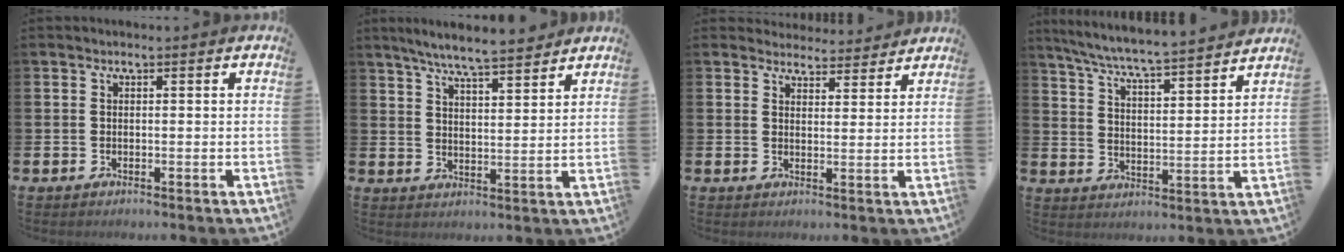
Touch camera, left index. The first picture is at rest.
{"total": 6.6, "force": [6.3, 0.2, 2.1], "torque": [-0.056, -0.030, 0.110]}
{"total": 4.0, "force": [3.8, 1.1, -0.2], "torque": [0.003, -0.025, 0.068]}
{"total": 6.7, "force": [6.4, -0.2, 1.9], "torque": [-0.063, -0.052, 0.110]}